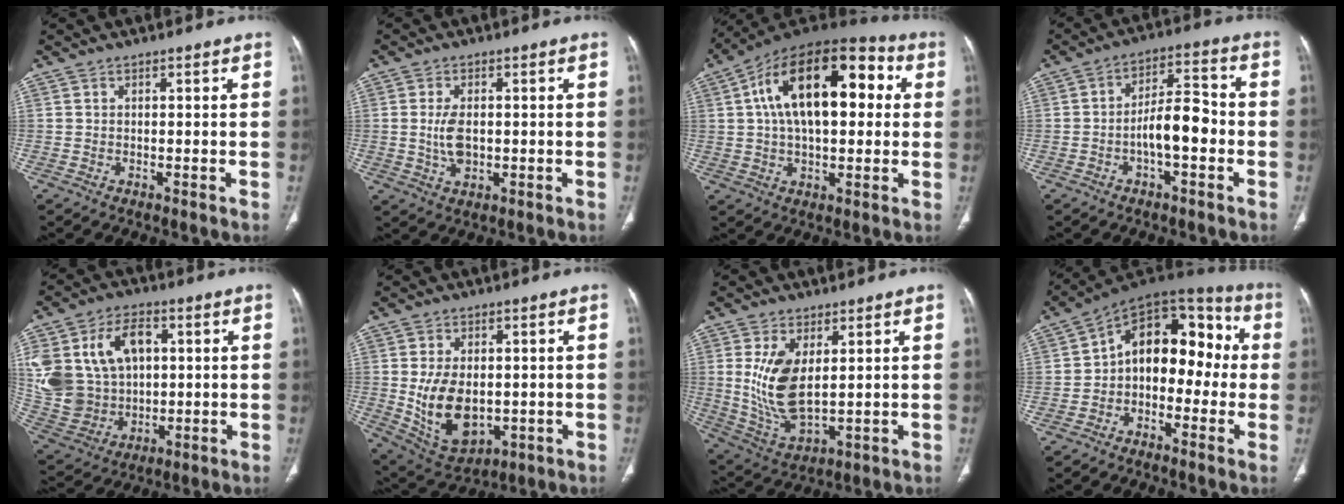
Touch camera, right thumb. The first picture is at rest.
{"total": 5.1, "force": [0.0, 3.1, 4.1], "torque": [-0.078, -0.001, 0.003]}
{"total": 22.9, "force": [4.7, 11.9, 18.9], "torque": [-0.287, 0.033, 0.062]}
{"total": 10.2, "force": [-2.7, 4.5, 8.8], "torque": [-0.133, 0.043, -0.050]}
{"total": 22.2, "force": [4.8, 16.7, 13.9], "torque": [-0.288, 0.017, 0.110]}
{"total": 12.8, "force": [-0.8, 8.1, 9.8], "torque": [-0.154, -0.006, 0.014]}
{"total": 11.8, "force": [2.3, 6.2, 9.8], "torque": [-0.190, -0.020, 0.061]}
{"total": 15.3, "force": [-0.9, 10.2, 11.4], "torque": [-0.114, 0.058, -0.033]}